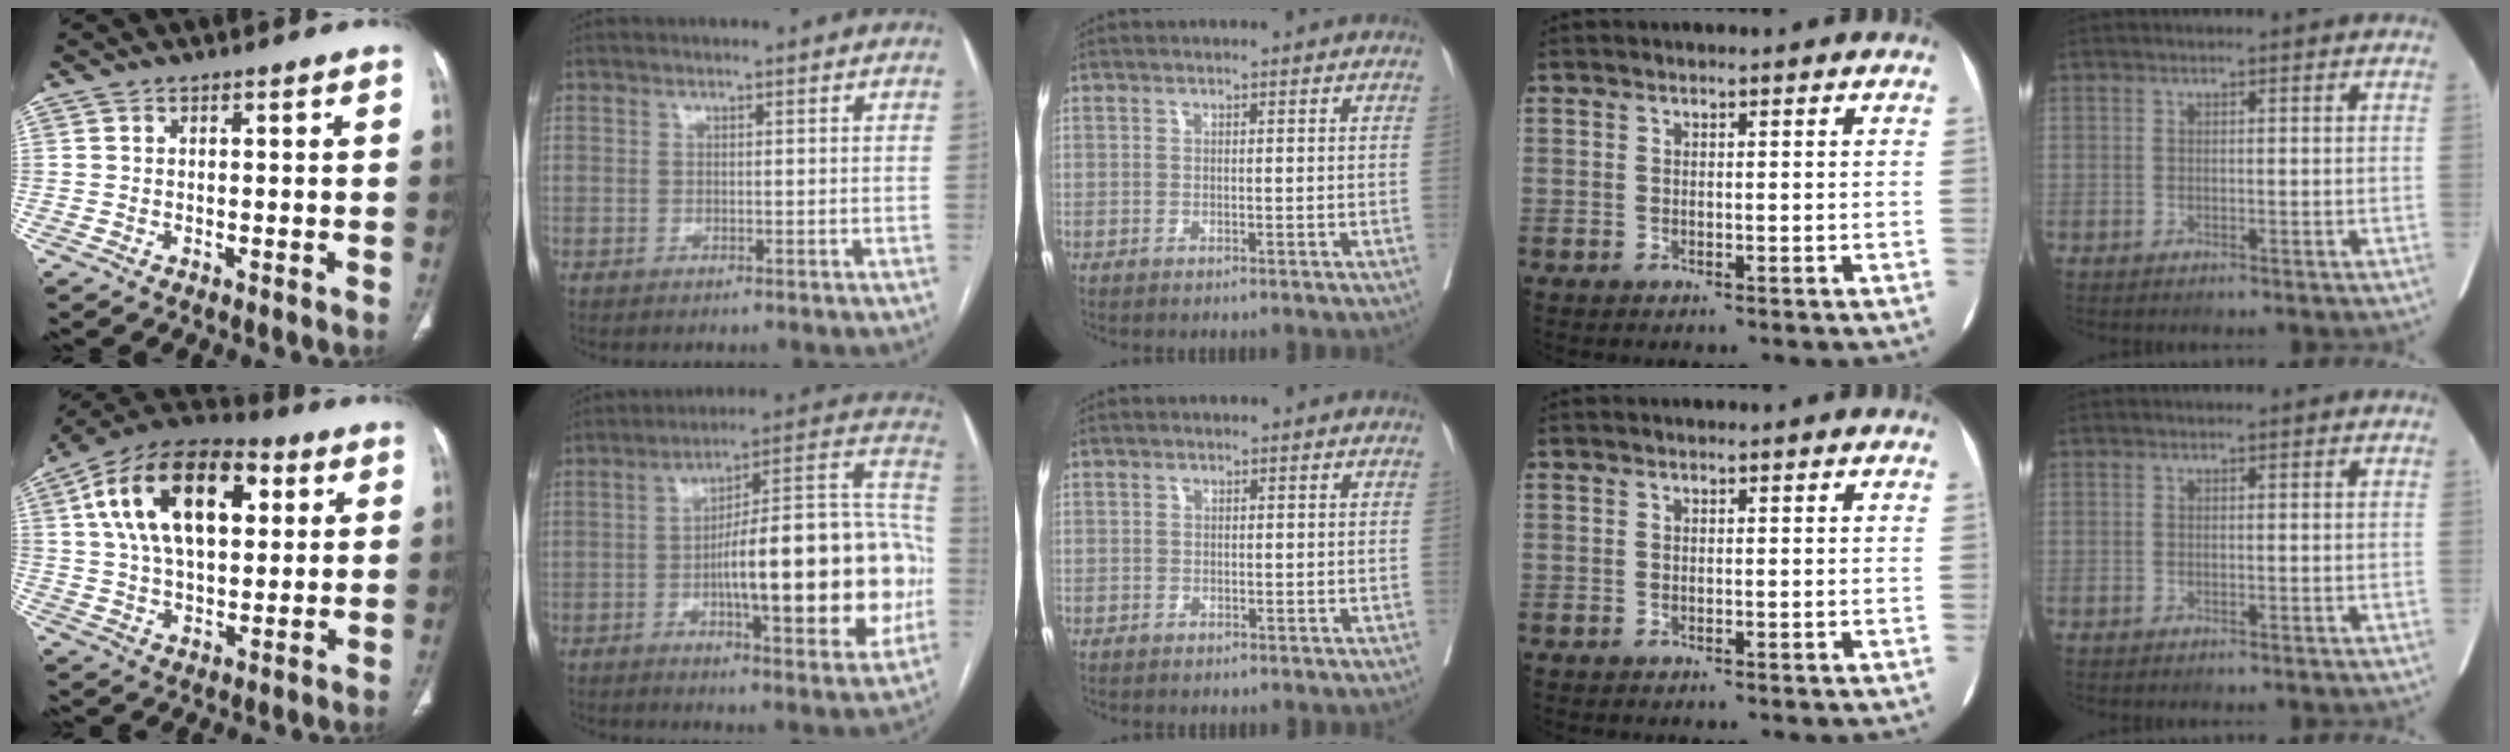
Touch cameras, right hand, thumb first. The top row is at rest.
{"thumb": {"total": 22.7, "force": [6.6, 12.4, 17.8], "torque": [-0.292, 0.010, 0.105]}, "index": {"total": 25.5, "force": [-4.3, 5.6, 24.5], "torque": [-0.296, 0.032, -0.054]}, "middle": {"total": 0.7, "force": [-0.2, 0.7, -0.1], "torque": [0.003, 0.006, -0.007]}}